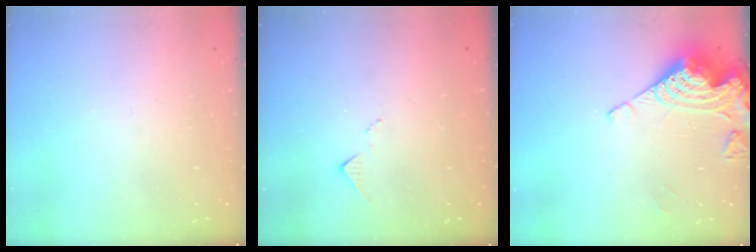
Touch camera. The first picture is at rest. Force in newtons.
{"total": 7.1, "press": 7.1, "slide": 0.8}
{"total": 13.0, "press": 12.9, "slide": 1.4}